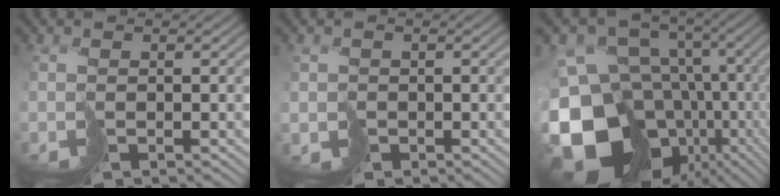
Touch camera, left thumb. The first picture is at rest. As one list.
[{"total": 1.4, "force": [-0.6, 1.3, 0.0], "torque": [-0.004, -0.005, -0.014]}, {"total": 17.6, "force": [-5.2, 13.6, 9.8], "torque": [-0.232, -0.031, -0.048]}]